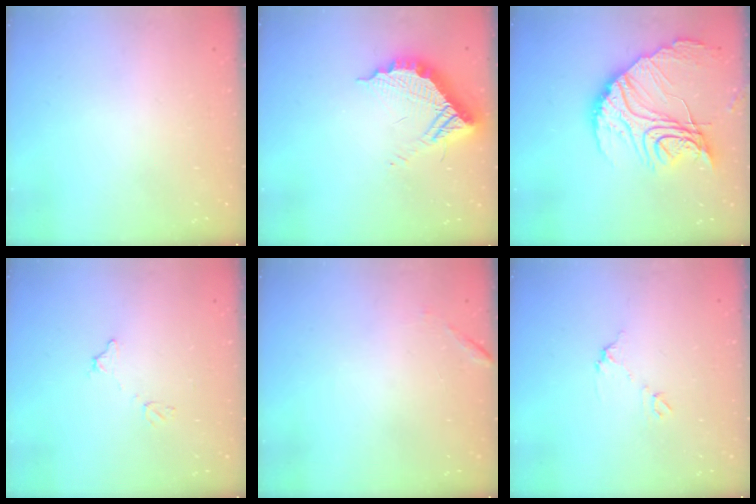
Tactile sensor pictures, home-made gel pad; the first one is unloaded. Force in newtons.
{"total": 14.5, "press": 14.4, "slide": 1.4}
{"total": 22.9, "press": 22.8, "slide": 2.0}
{"total": 7.0, "press": 7.0, "slide": 0.3}
{"total": 6.2, "press": 6.2, "slide": 0.2}
{"total": 5.5, "press": 5.5, "slide": 0.3}